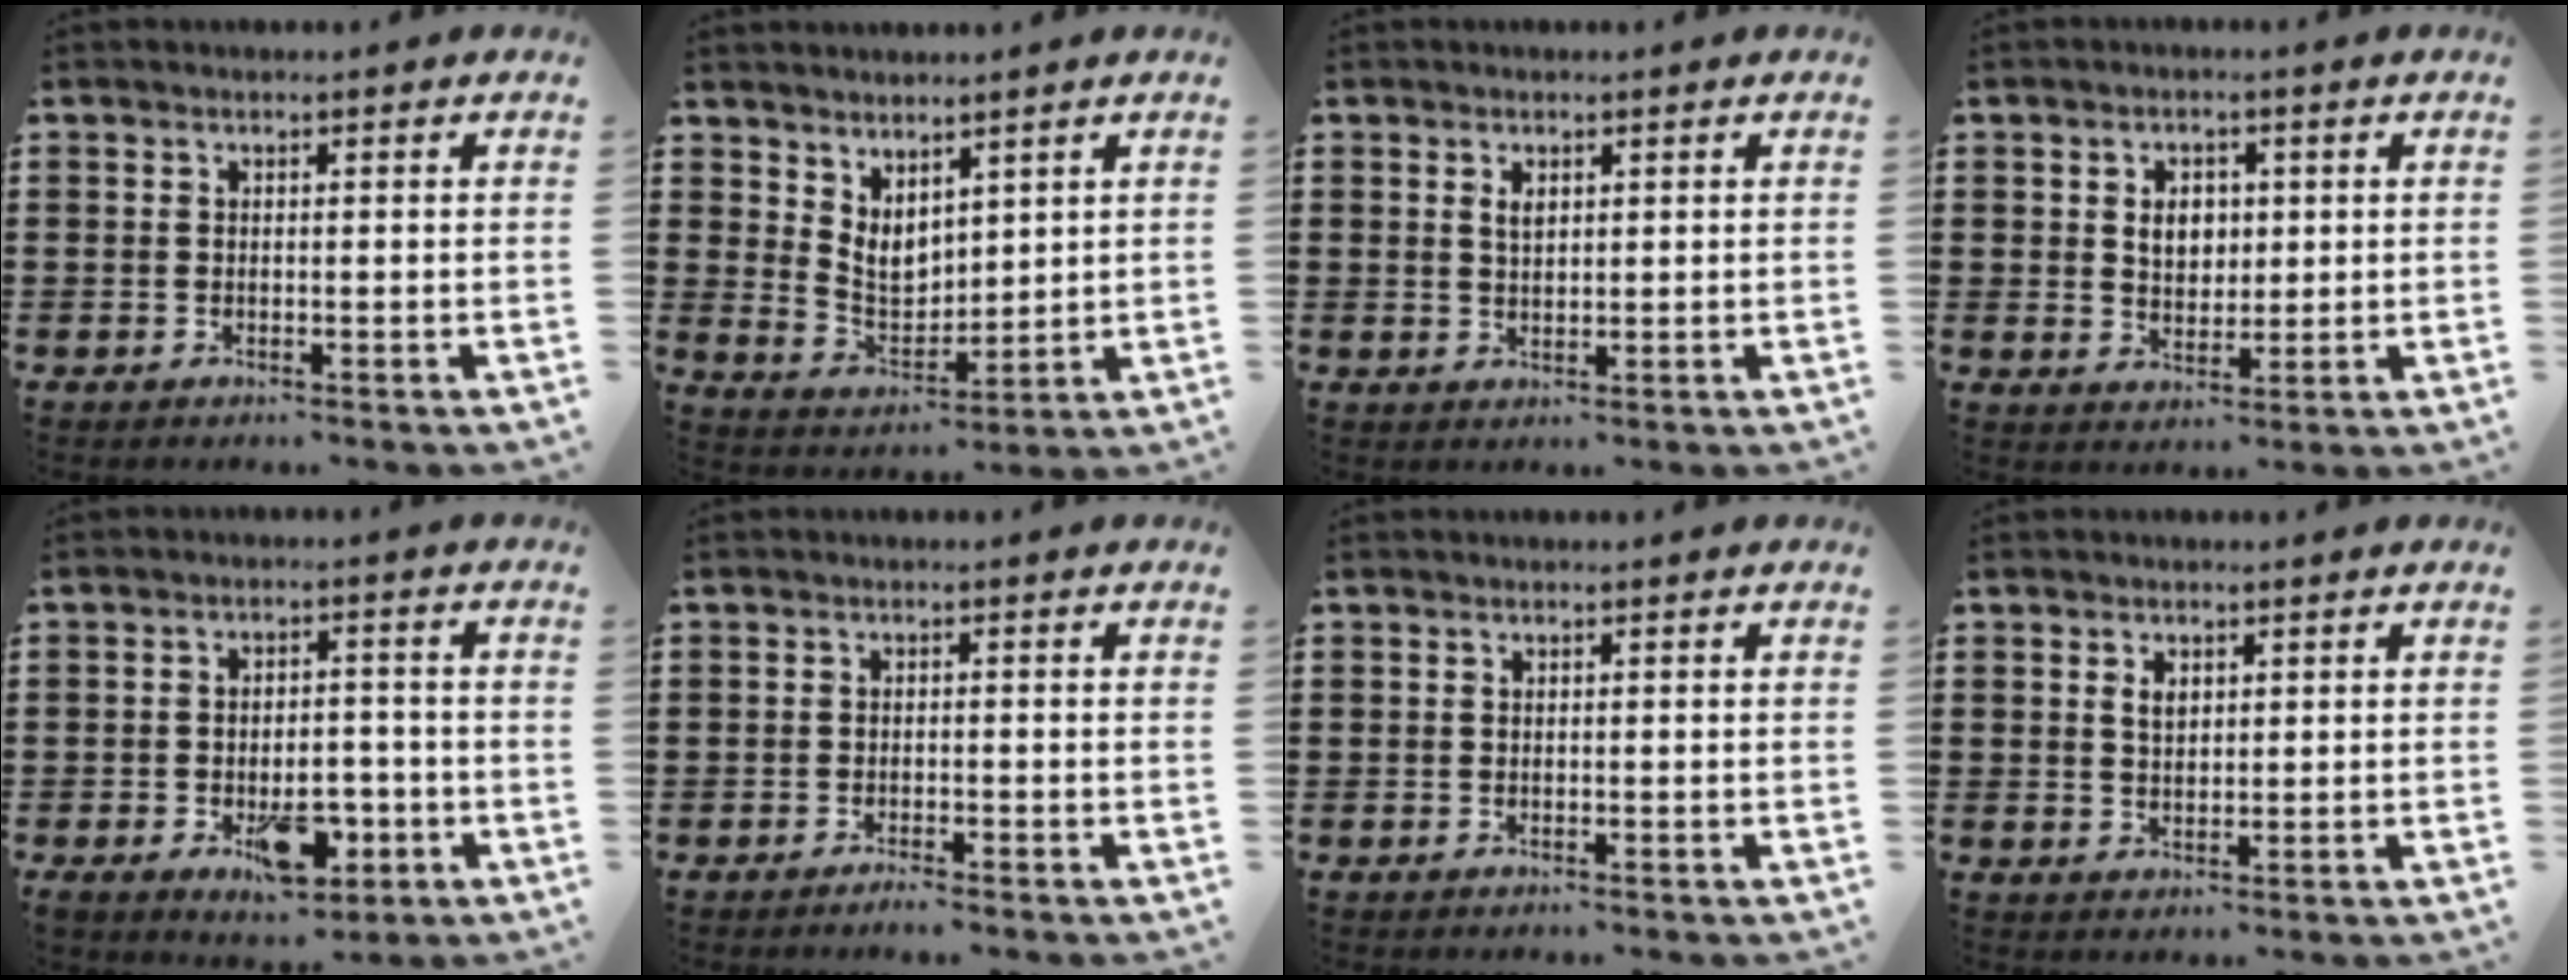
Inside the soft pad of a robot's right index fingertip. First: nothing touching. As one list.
[{"total": 4.8, "force": [3.1, 3.0, 2.2], "torque": [-0.056, -0.006, 0.060]}, {"total": 1.7, "force": [0.8, 0.9, 1.2], "torque": [-0.026, 0.004, 0.015]}, {"total": 4.0, "force": [0.7, 3.0, 2.6], "torque": [-0.044, 0.006, 0.007]}, {"total": 8.3, "force": [-3.3, 4.3, 6.3], "torque": [-0.080, 0.007, -0.051]}, {"total": 1.5, "force": [-1.4, -0.2, 0.4], "torque": [-0.009, -0.003, -0.026]}, {"total": 0.0}, {"total": 1.9, "force": [0.9, 1.1, 1.3], "torque": [-0.028, 0.005, 0.016]}]